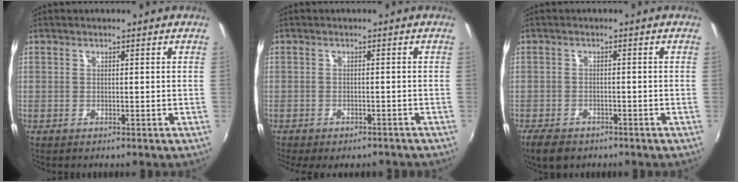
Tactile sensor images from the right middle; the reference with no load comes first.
{"total": 6.8, "force": [-5.5, 2.3, 3.1], "torque": [-0.070, -0.026, -0.076]}
{"total": 5.4, "force": [-3.9, 2.7, 2.4], "torque": [-0.068, -0.013, -0.067]}